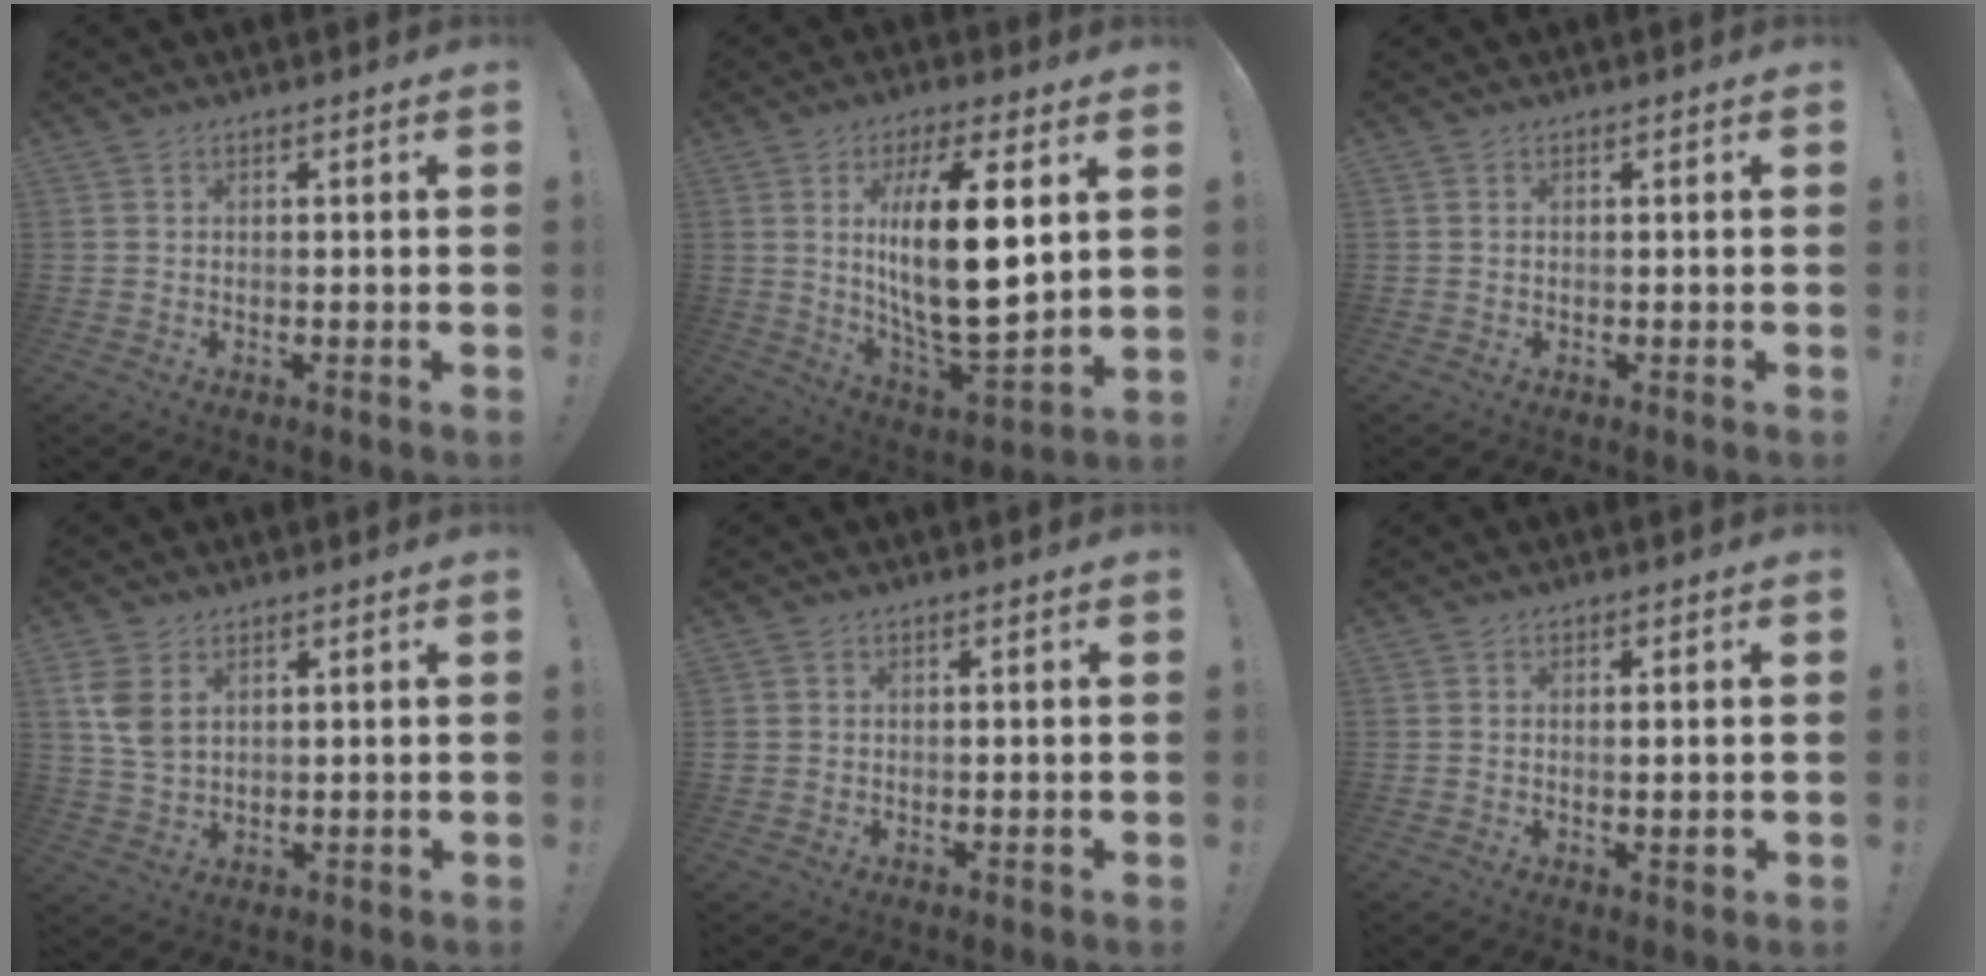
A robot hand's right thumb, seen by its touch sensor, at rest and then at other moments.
{"total": 19.5, "force": [4.4, 6.4, 17.9], "torque": [-0.323, -0.027, 0.059]}
{"total": 0.0}
{"total": 6.5, "force": [3.0, 3.9, 4.2], "torque": [-0.072, -0.013, 0.057]}
{"total": 1.0, "force": [0.2, 1.0, 0.2], "torque": [-0.003, 0.003, 0.004]}
{"total": 1.8, "force": [0.4, 0.4, 1.7], "torque": [-0.011, -0.009, 0.003]}